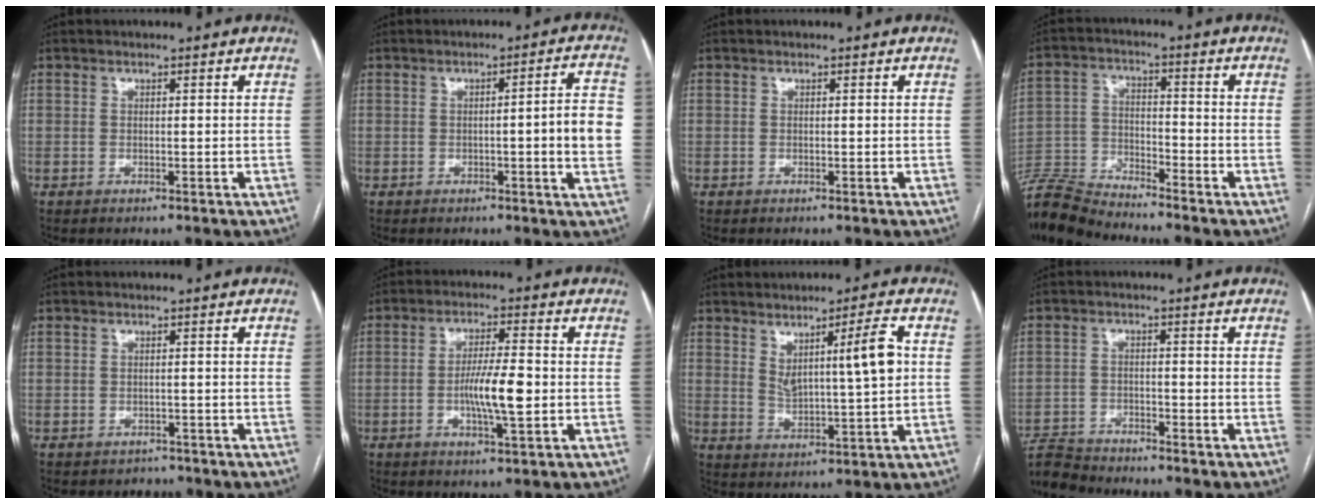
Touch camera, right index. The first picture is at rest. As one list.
[{"total": 7.3, "force": [-0.5, 0.6, 7.2], "torque": [-0.085, 0.013, -0.011]}, {"total": 0.0}, {"total": 7.9, "force": [-7.9, 0.0, 0.5], "torque": [-0.015, 0.002, -0.156]}, {"total": 1.8, "force": [-1.3, 1.1, -0.5], "torque": [-0.003, 0.007, -0.020]}, {"total": 7.4, "force": [-1.3, 0.8, 7.3], "torque": [-0.135, -0.003, -0.025]}, {"total": 7.9, "force": [2.5, 0.3, 7.5], "torque": [-0.125, -0.003, 0.045]}, {"total": 5.0, "force": [-5.0, 0.5, -0.2], "torque": [0.006, -0.006, -0.091]}]